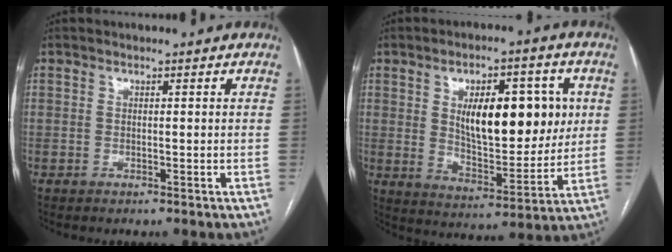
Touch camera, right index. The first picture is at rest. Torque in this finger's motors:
{"motor_torque": [1.30, 0.84, 0.34, 0.15]}